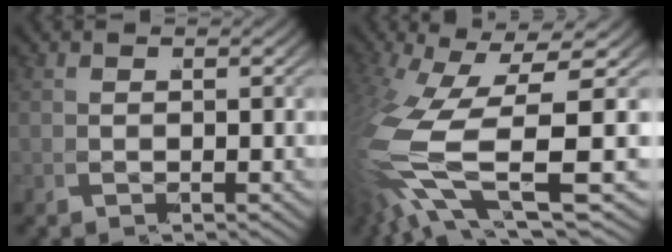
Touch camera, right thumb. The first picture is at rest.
{"total": 12.0, "force": [0.3, 5.8, 10.5], "torque": [-0.239, -0.035, 0.030]}